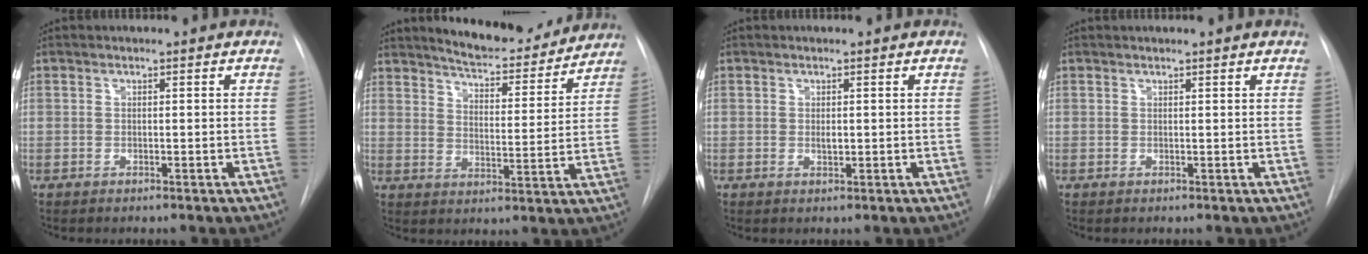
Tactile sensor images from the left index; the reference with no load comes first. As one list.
[{"total": 13.8, "force": [12.9, 2.8, 4.3], "torque": [-0.052, -0.021, 0.173]}, {"total": 0.8, "force": [0.2, 0.4, 0.7], "torque": [-0.011, -0.002, 0.005]}, {"total": 1.4, "force": [1.3, -0.4, 0.4], "torque": [-0.012, 0.006, 0.025]}]